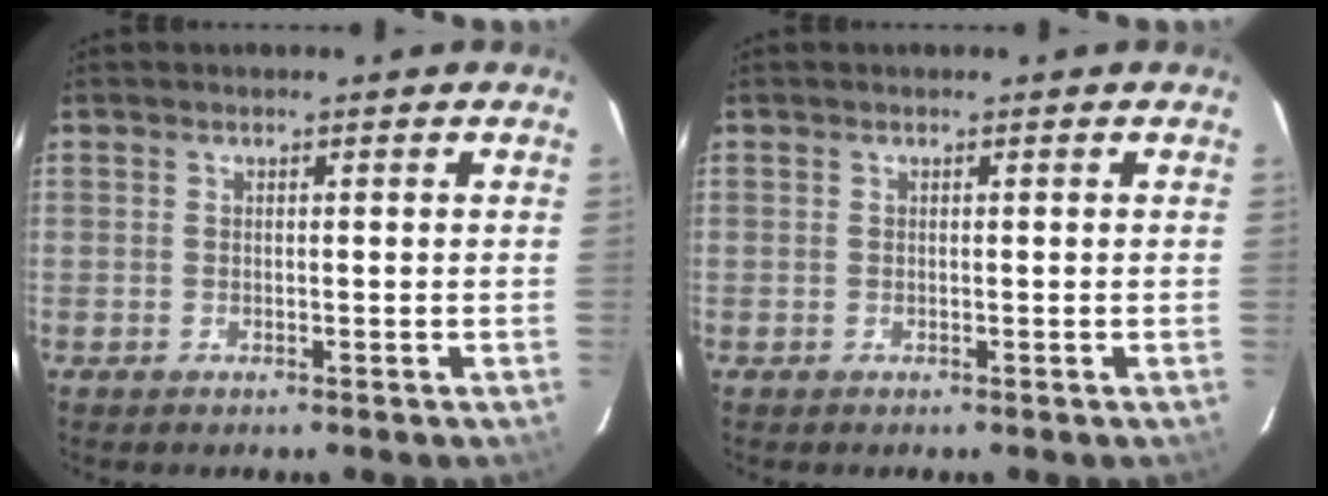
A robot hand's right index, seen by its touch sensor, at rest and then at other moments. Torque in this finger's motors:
{"motor_torque": [0.23, -0.09, 0.04, 0.01]}